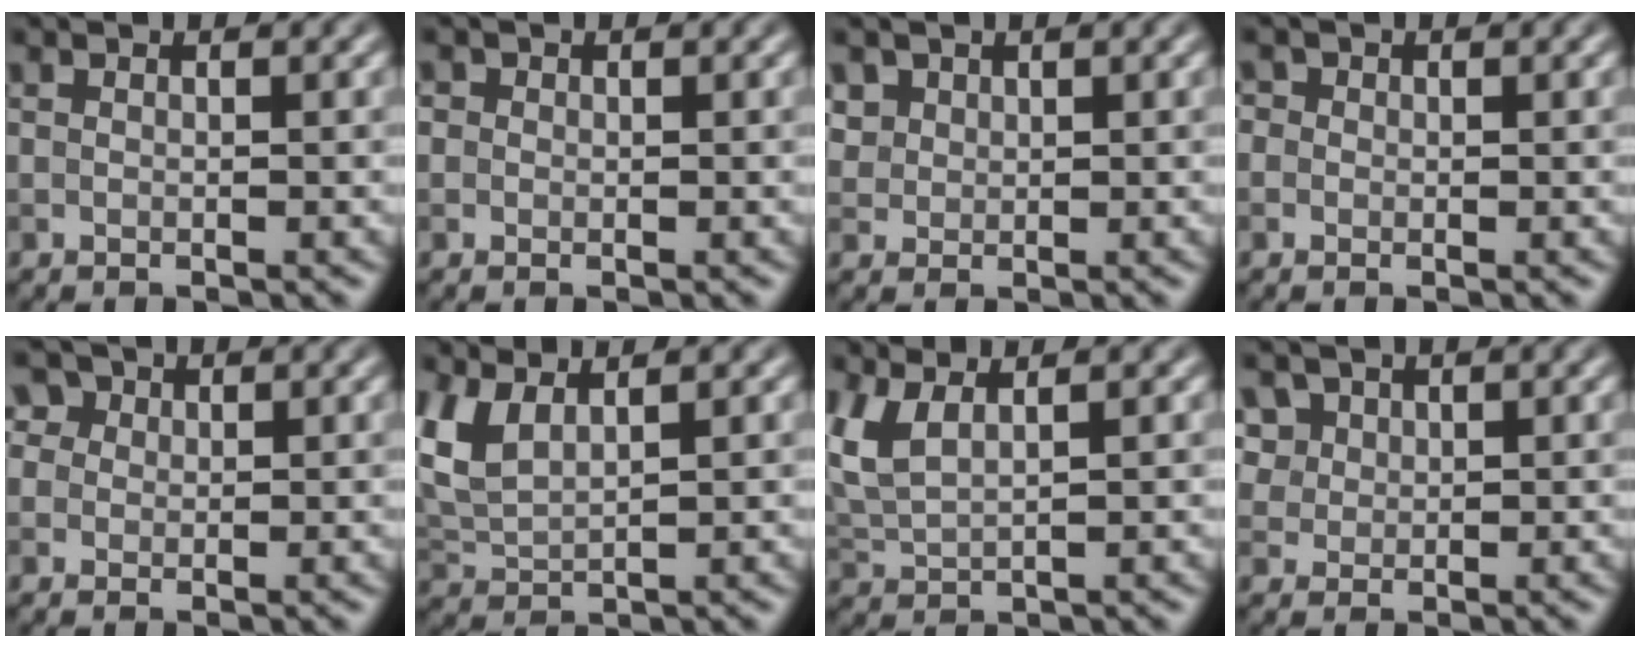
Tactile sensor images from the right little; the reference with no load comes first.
{"total": 0.5, "force": [0.1, 0.5, 0.1], "torque": [0.006, -0.003, -0.007]}
{"total": 1.8, "force": [1.0, 1.5, 0.4], "torque": [-0.012, -0.009, 0.035]}
{"total": 1.3, "force": [0.5, 1.1, 0.4], "torque": [0.002, 0.006, -0.017]}
{"total": 4.5, "force": [2.4, 3.3, 1.7], "torque": [-0.029, 0.016, 0.021]}
{"total": 3.6, "force": [2.1, 1.6, 2.5], "torque": [-0.070, 0.004, 0.045]}
{"total": 3.3, "force": [1.8, 1.3, 2.5], "torque": [-0.072, 0.005, 0.041]}
{"total": 4.9, "force": [2.7, 3.6, 2.0], "torque": [-0.053, 0.006, 0.047]}